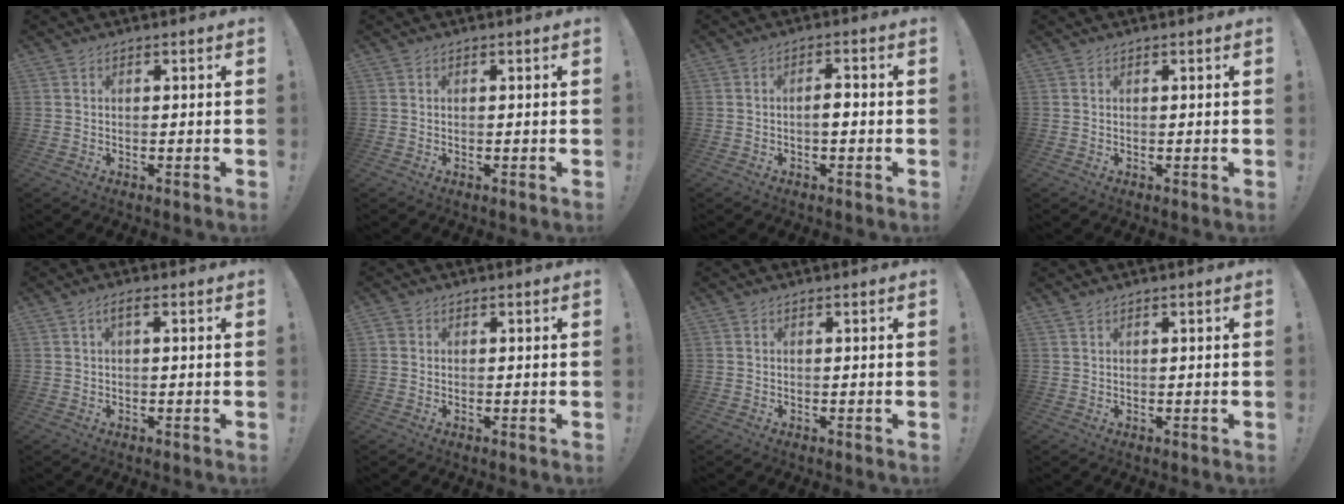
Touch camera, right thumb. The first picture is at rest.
{"total": 0.0}
{"total": 3.5, "force": [-1.0, 1.3, 3.1], "torque": [-0.047, 0.007, -0.020]}
{"total": 0.0}
{"total": 2.0, "force": [0.2, 0.5, 1.9], "torque": [-0.031, 0.002, 0.001]}
{"total": 1.2, "force": [0.3, 1.1, 0.3], "torque": [-0.008, 0.005, 0.006]}
{"total": 0.0}
{"total": 0.7, "force": [0.7, 0.0, 0.3], "torque": [-0.008, 0.001, 0.013]}